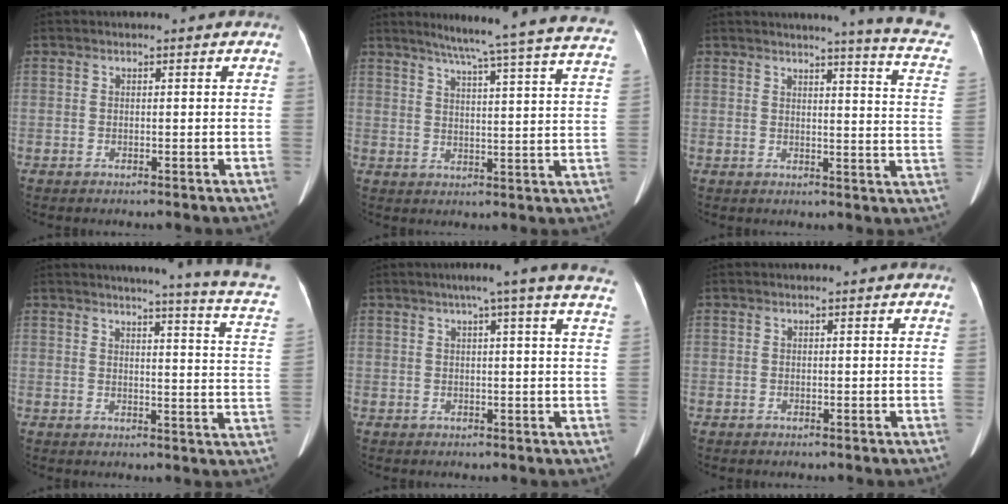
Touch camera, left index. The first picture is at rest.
{"total": 24.0, "force": [20.9, -0.9, 11.7], "torque": [-0.174, -0.043, 0.250]}
{"total": 12.3, "force": [10.3, -0.6, 6.7], "torque": [-0.081, -0.060, 0.089]}
{"total": 14.9, "force": [12.6, -1.4, 7.9], "torque": [-0.109, -0.070, 0.123]}
{"total": 13.2, "force": [10.4, -0.8, 8.1], "torque": [-0.114, 0.011, 0.111]}
{"total": 0.0}